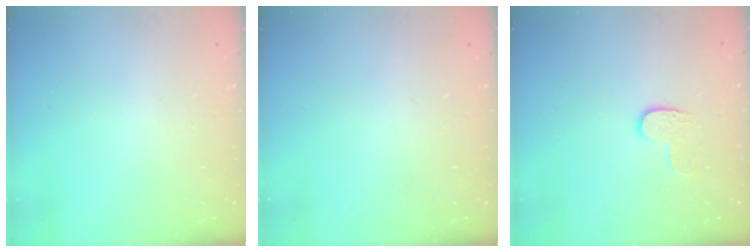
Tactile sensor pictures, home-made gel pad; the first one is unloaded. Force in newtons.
{"total": 0.0}
{"total": 3.6, "press": 3.6, "slide": 0.3}